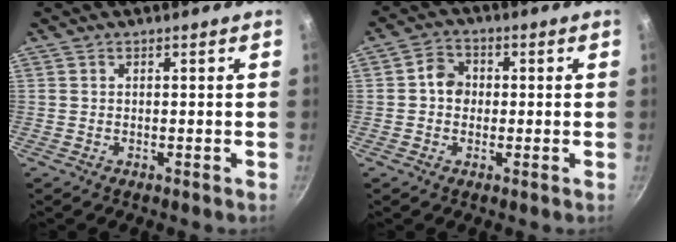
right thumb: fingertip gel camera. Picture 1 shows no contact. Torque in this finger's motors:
{"motor_torque": [0.13, -0.11, -0.25, 0.28, 0.00]}